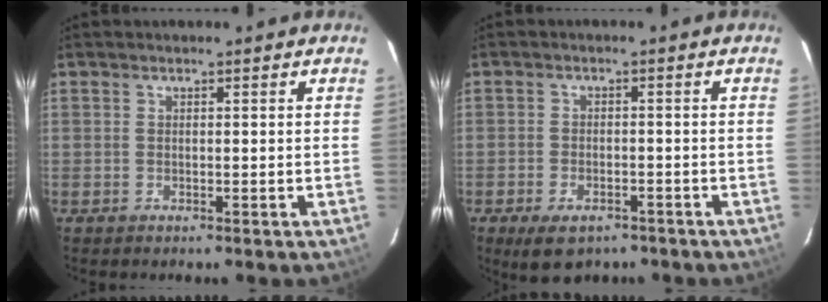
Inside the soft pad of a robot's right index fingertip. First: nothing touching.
{"total": 7.5, "force": [-5.1, 3.9, 3.8], "torque": [-0.082, -0.009, -0.072]}